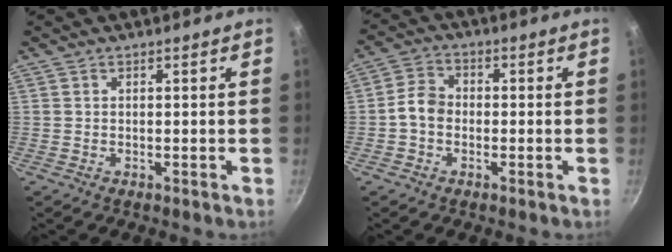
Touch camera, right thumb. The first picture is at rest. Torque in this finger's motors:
{"motor_torque": [0.52, 1.64, 0.32, -0.79, 0.02]}